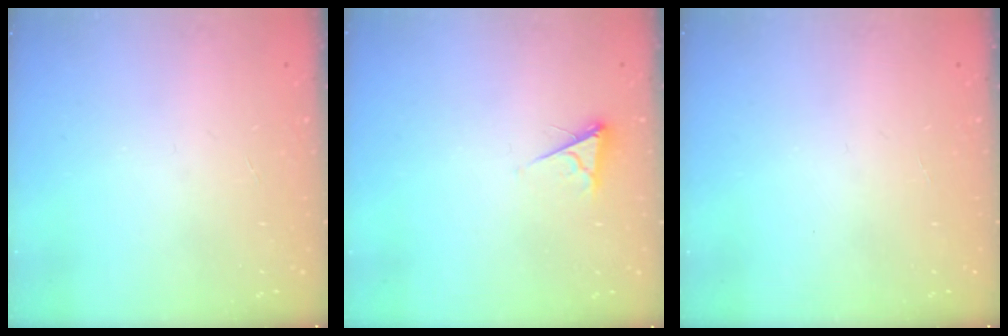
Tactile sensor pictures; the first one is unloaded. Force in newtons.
{"total": 4.1, "press": 4.0, "slide": 0.5}
{"total": 0.0}